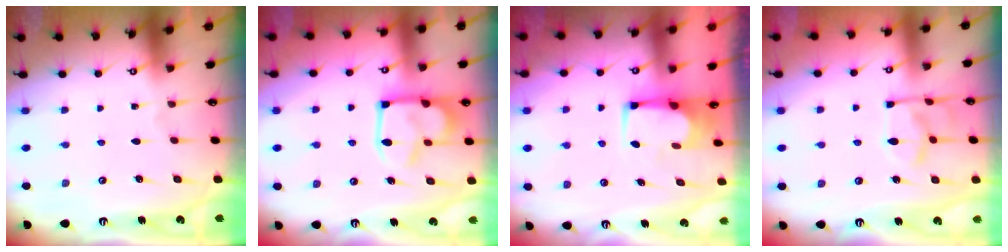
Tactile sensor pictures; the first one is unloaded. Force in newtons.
{"total": 15.3, "press": 15.2, "slide": 1.2}
{"total": 2.4, "press": 2.4, "slide": 0.2}
{"total": 4.2, "press": 4.1, "slide": 0.5}